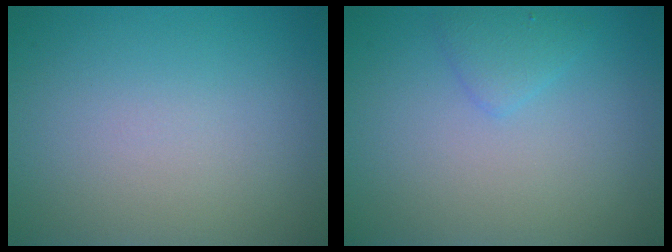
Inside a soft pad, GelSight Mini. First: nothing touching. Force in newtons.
{"total": 1.5, "press": 1.5, "slide": 0.1}